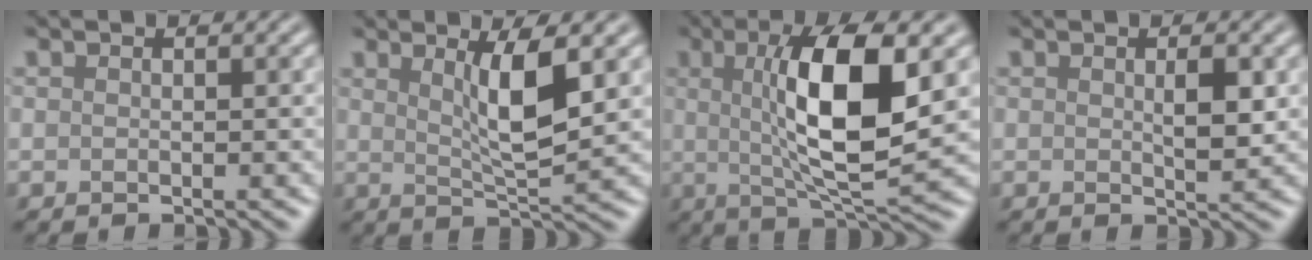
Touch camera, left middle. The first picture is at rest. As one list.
[{"total": 4.8, "force": [1.5, 1.0, 4.5], "torque": [-0.075, -0.006, 0.030]}, {"total": 9.4, "force": [1.4, 2.4, 8.9], "torque": [-0.141, -0.005, 0.029]}, {"total": 2.0, "force": [0.4, 0.4, 2.0], "torque": [-0.029, -0.002, 0.008]}]